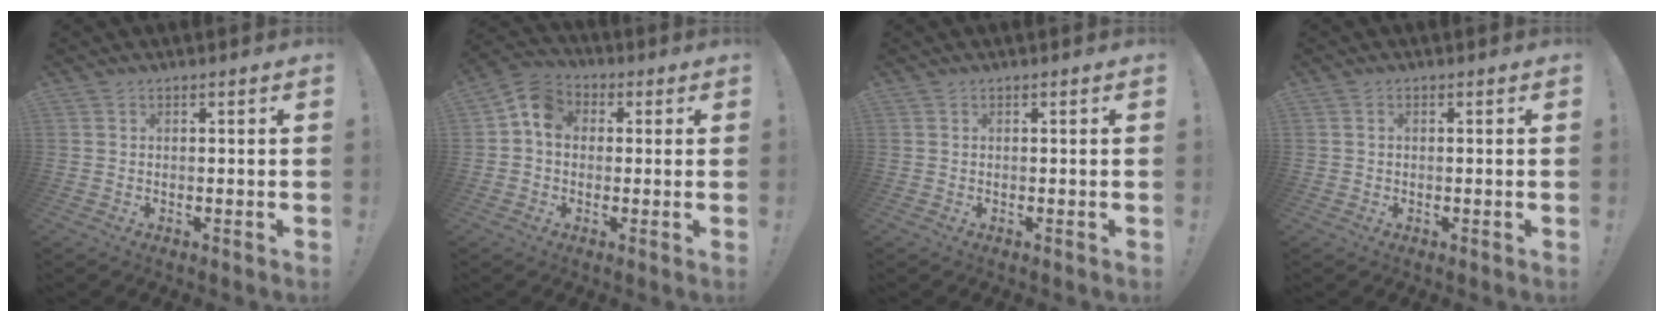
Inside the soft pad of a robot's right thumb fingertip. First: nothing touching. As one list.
[{"total": 8.2, "force": [1.1, 6.7, 4.5], "torque": [-0.066, 0.015, 0.025]}, {"total": 0.0}, {"total": 0.6, "force": [0.0, 0.5, 0.2], "torque": [-0.006, 0.004, 0.000]}]